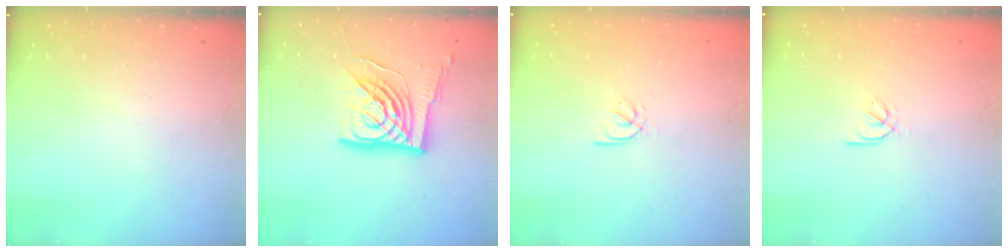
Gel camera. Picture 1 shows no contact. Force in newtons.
{"total": 15.5, "press": 15.4, "slide": 1.8}
{"total": 2.5, "press": 2.4, "slide": 0.5}
{"total": 2.5, "press": 2.4, "slide": 0.5}